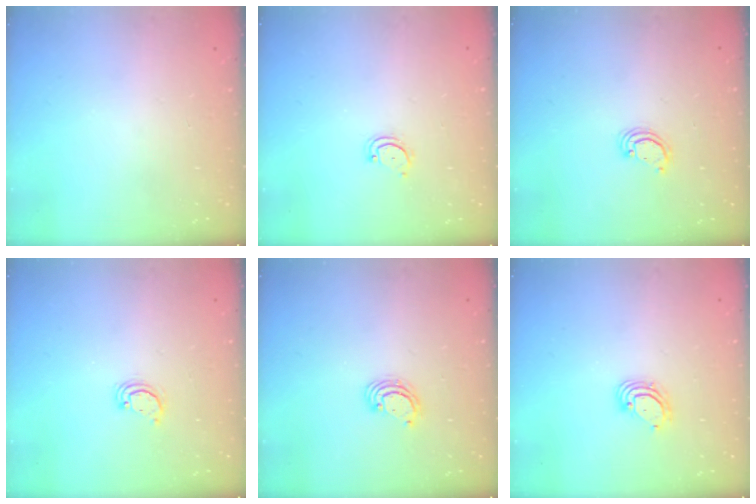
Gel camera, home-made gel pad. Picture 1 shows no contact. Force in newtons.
{"total": 2.8, "press": 2.8, "slide": 0.3}
{"total": 2.0, "press": 2.0, "slide": 0.2}
{"total": 2.5, "press": 2.5, "slide": 0.3}
{"total": 3.3, "press": 3.3, "slide": 0.4}
{"total": 4.3, "press": 4.3, "slide": 0.2}